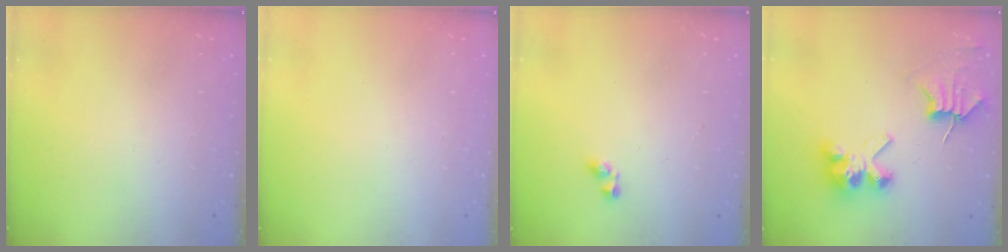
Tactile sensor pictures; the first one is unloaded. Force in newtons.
{"total": 0.0}
{"total": 2.9, "press": 2.9, "slide": 0.4}
{"total": 7.7, "press": 7.7, "slide": 0.7}